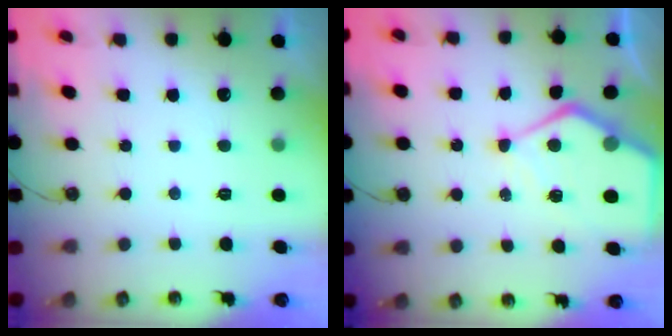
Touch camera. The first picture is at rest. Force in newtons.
{"total": 10.8, "press": 10.7, "slide": 1.1}